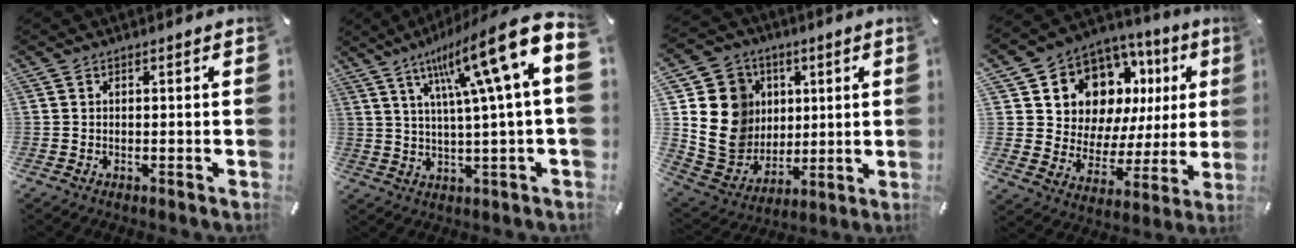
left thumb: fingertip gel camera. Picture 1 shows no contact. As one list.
[{"total": 18.3, "force": [7.8, 1.9, 16.5], "torque": [-0.278, -0.038, 0.109]}, {"total": 16.6, "force": [2.2, 15.5, 5.5], "torque": [-0.103, -0.006, 0.053]}, {"total": 12.1, "force": [7.0, 9.1, 3.9], "torque": [-0.065, -0.070, 0.130]}]